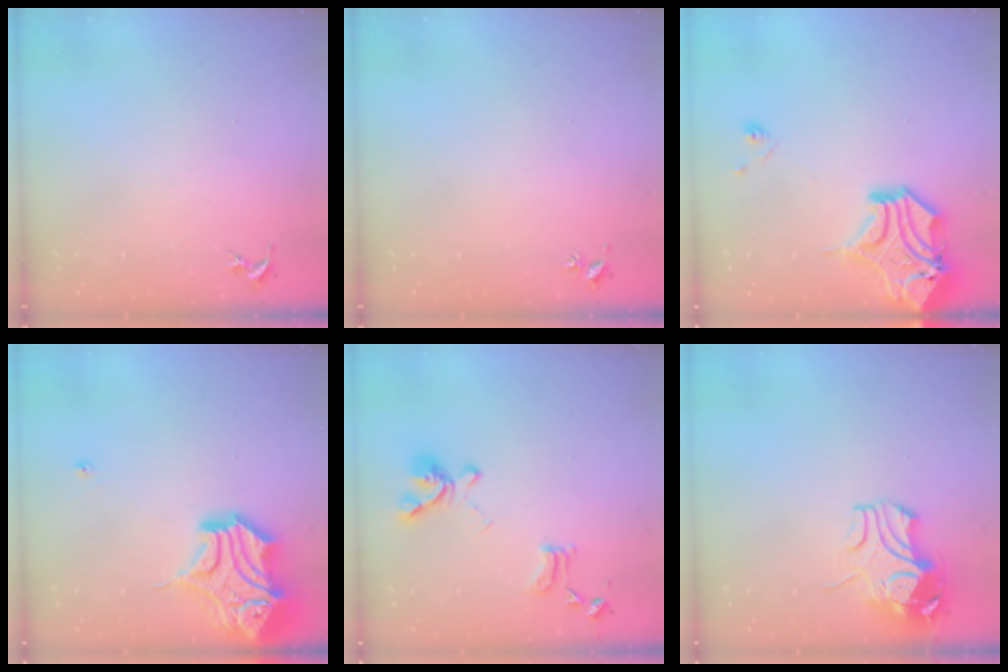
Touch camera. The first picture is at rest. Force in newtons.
{"total": 2.0, "press": 2.0, "slide": 0.3}
{"total": 16.5, "press": 16.3, "slide": 2.5}
{"total": 19.9, "press": 19.7, "slide": 3.3}
{"total": 15.5, "press": 15.4, "slide": 1.6}
{"total": 11.3, "press": 11.2, "slide": 1.6}